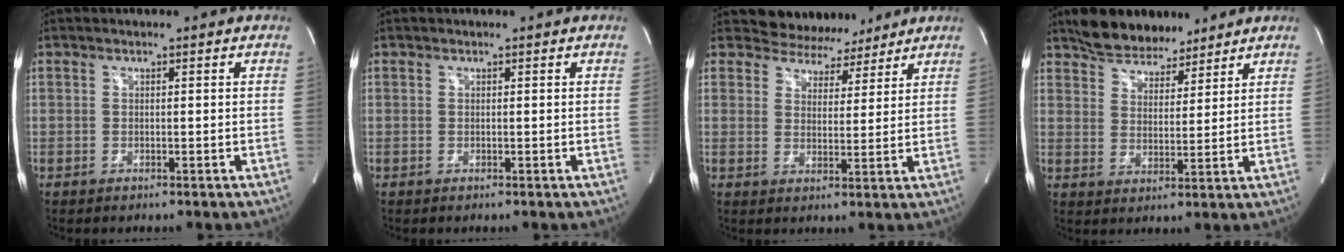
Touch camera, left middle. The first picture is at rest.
{"total": 0.0}
{"total": 6.8, "force": [6.1, 2.9, 0.1], "torque": [0.001, 0.003, 0.085]}
{"total": 9.0, "force": [7.7, 3.3, 3.2], "torque": [-0.051, 0.009, 0.137]}